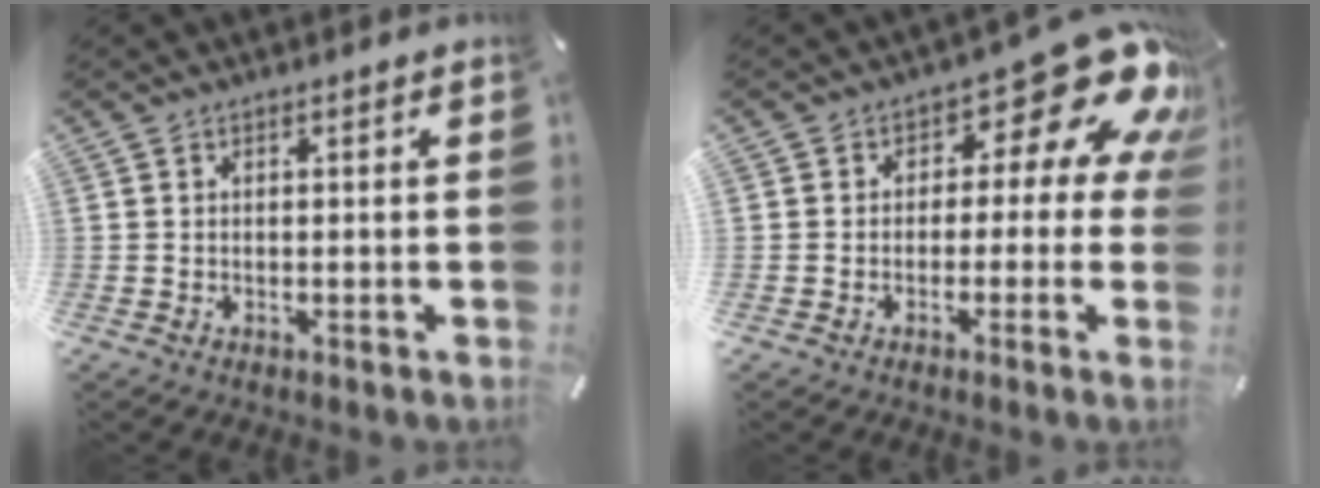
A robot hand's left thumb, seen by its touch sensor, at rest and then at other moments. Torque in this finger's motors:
{"motor_torque": [0.35, 0.32, 0.45, 0.18, -0.12]}